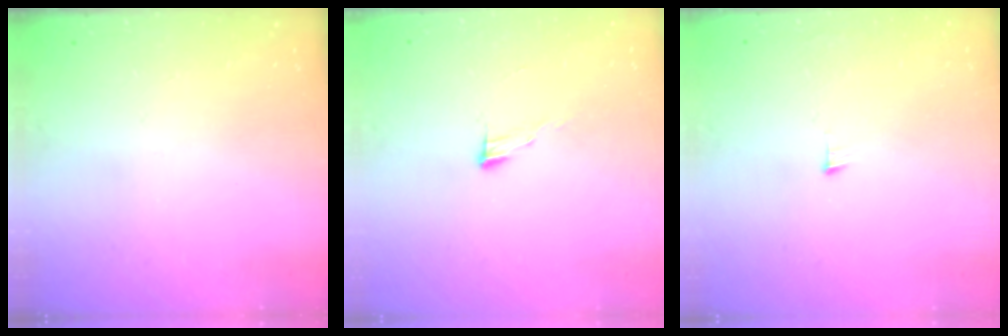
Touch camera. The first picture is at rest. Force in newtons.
{"total": 5.4, "press": 5.4, "slide": 0.5}
{"total": 4.5, "press": 4.5, "slide": 0.3}